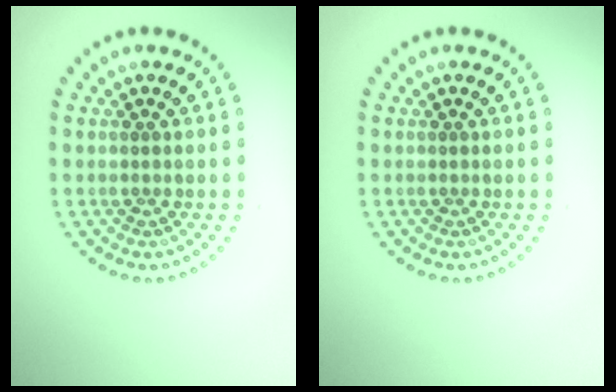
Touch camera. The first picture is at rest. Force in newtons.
{"total": 0.0}